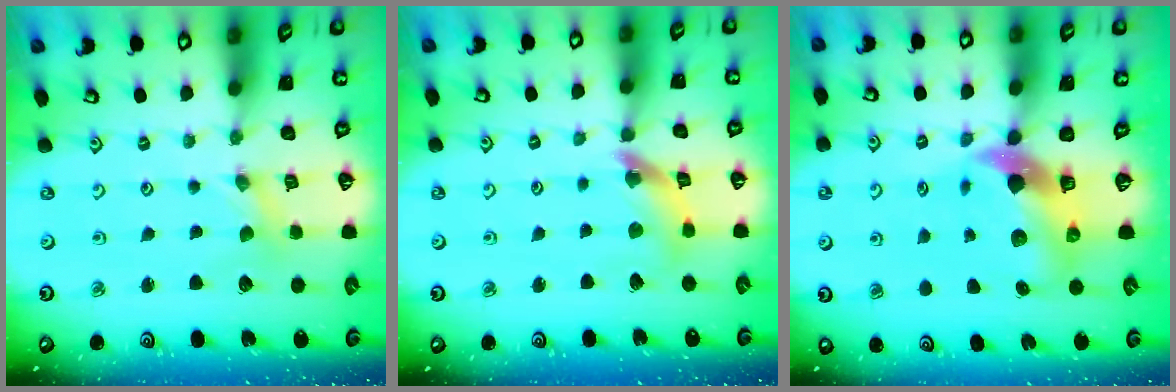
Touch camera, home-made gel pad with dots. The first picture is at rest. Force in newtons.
{"total": 11.0, "press": 10.9, "slide": 1.2}
{"total": 10.5, "press": 10.4, "slide": 1.4}